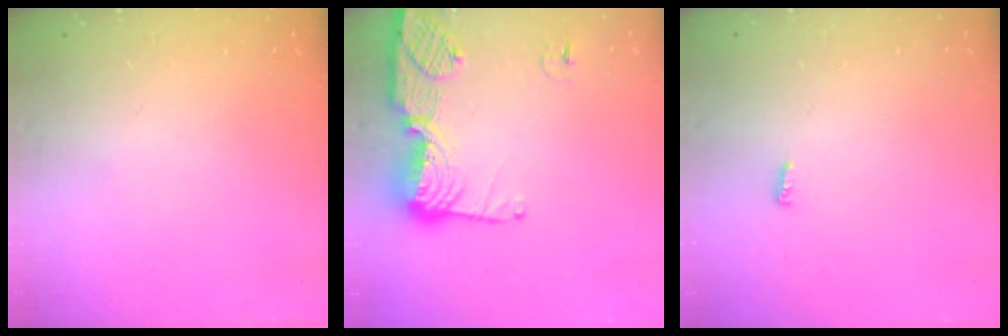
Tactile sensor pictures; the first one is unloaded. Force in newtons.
{"total": 14.0, "press": 13.9, "slide": 1.4}
{"total": 2.8, "press": 2.8, "slide": 0.5}